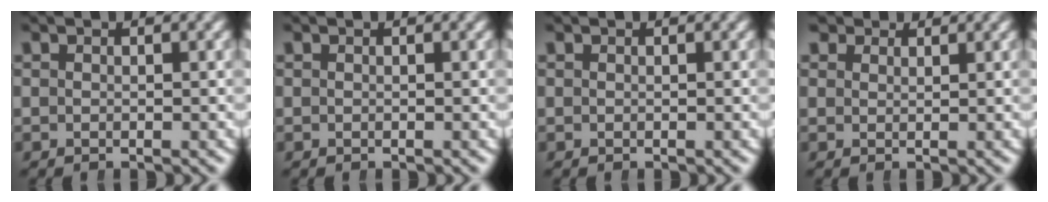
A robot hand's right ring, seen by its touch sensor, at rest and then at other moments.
{"total": 0.0}
{"total": 0.0}
{"total": 1.7, "force": [1.7, 0.0, 0.1], "torque": [0.011, -0.003, 0.035]}